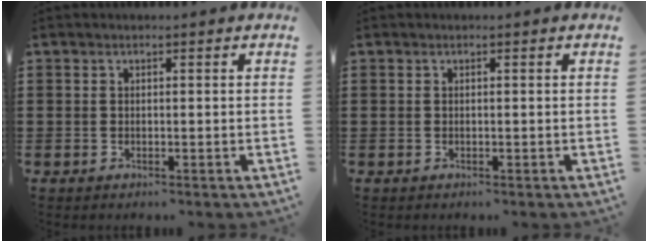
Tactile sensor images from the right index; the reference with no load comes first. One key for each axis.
{"total": 0.0}